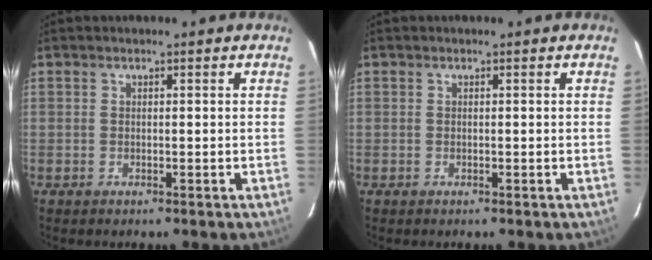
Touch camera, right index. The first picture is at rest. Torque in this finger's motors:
{"motor_torque": [0.01, 0.00, 0.03, 0.00]}